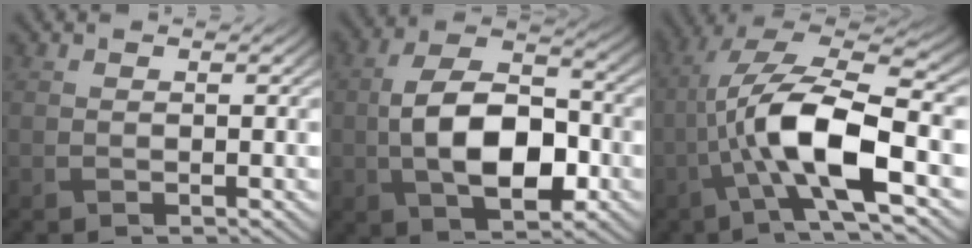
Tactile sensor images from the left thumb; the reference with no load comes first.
{"total": 11.6, "force": [-2.0, 6.6, 9.4], "torque": [-0.182, -0.001, -0.036]}
{"total": 13.1, "force": [-3.5, 4.3, 11.8], "torque": [-0.236, 0.004, -0.069]}